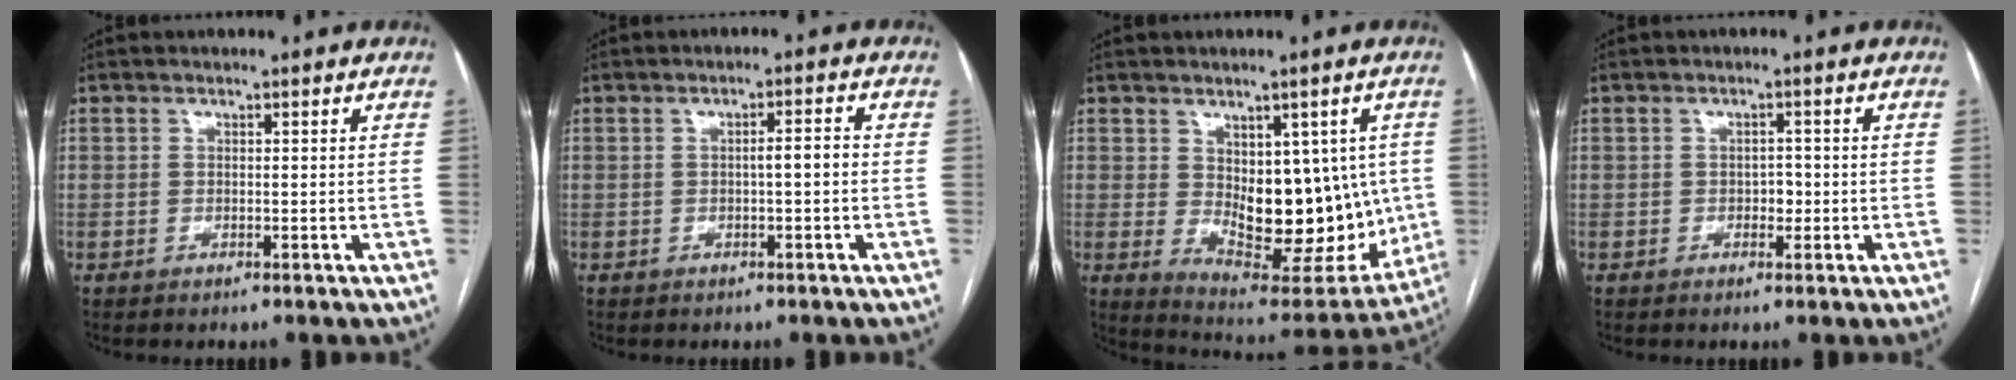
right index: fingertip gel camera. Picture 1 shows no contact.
{"total": 2.2, "force": [-0.2, 0.3, 2.2], "torque": [-0.035, 0.005, -0.001]}
{"total": 16.8, "force": [0.2, 8.5, 14.5], "torque": [-0.198, -0.008, 0.032]}
{"total": 1.7, "force": [-0.3, 1.2, 1.2], "torque": [-0.014, 0.005, -0.002]}